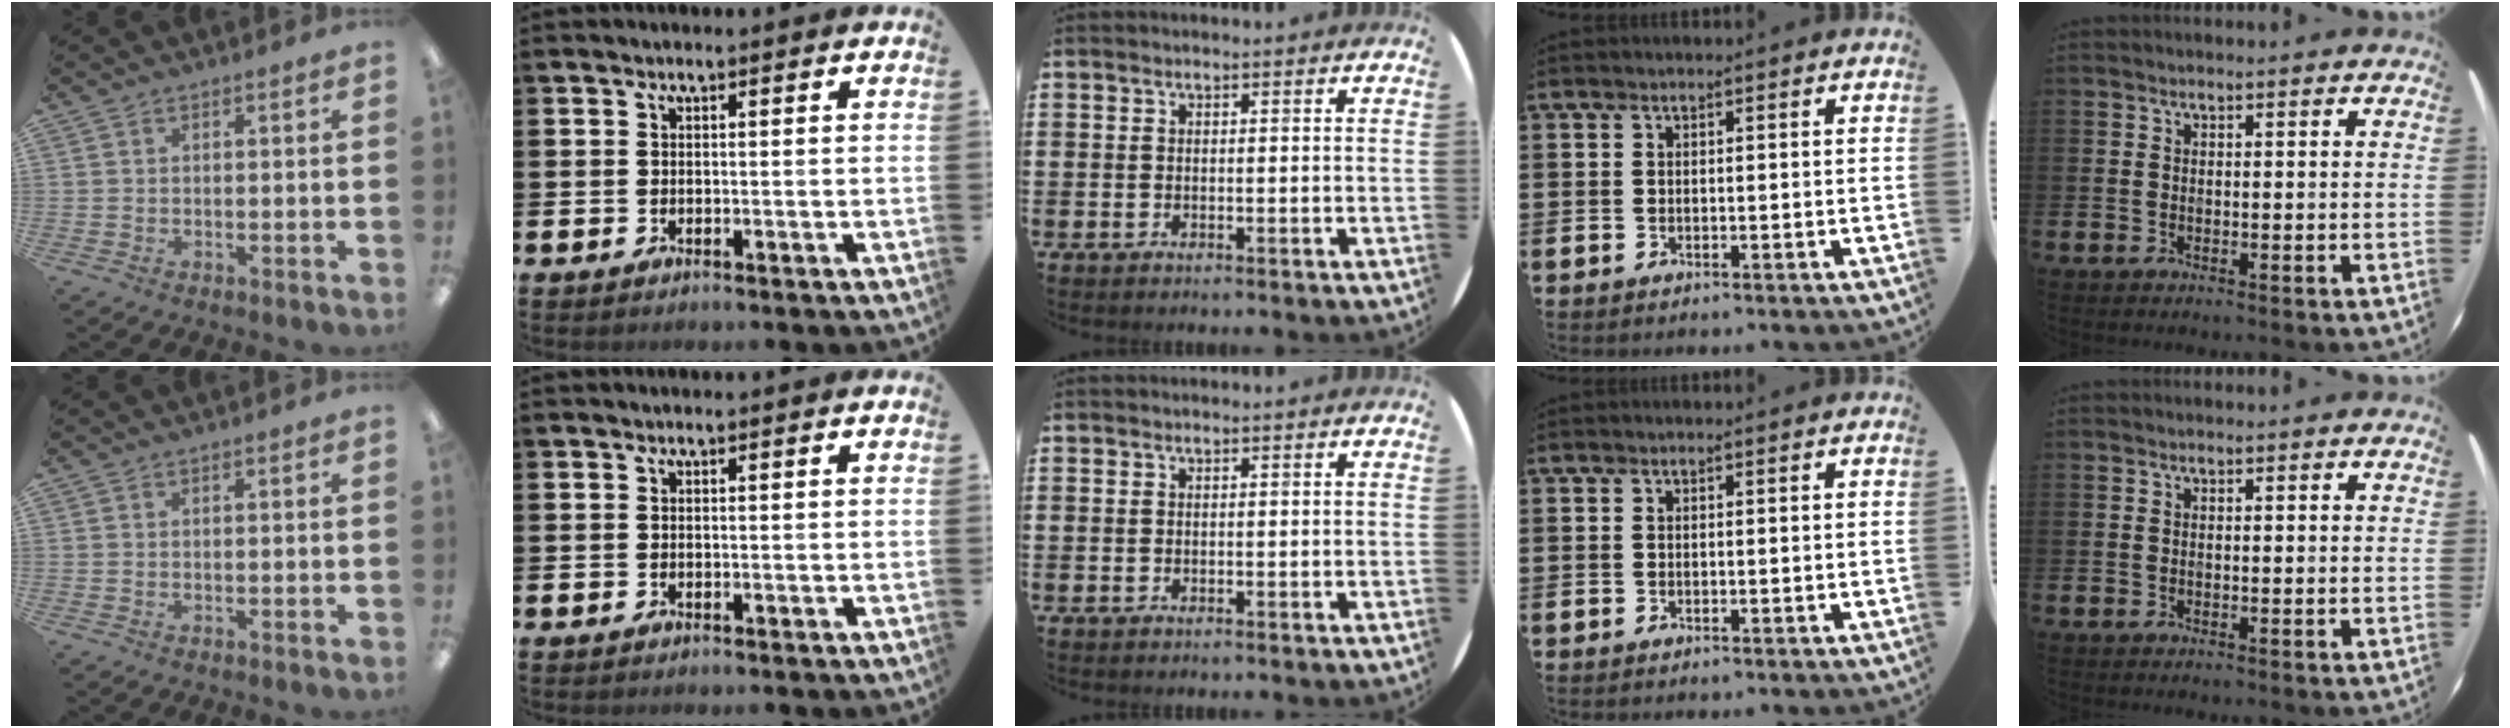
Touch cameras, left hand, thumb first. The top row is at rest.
{}